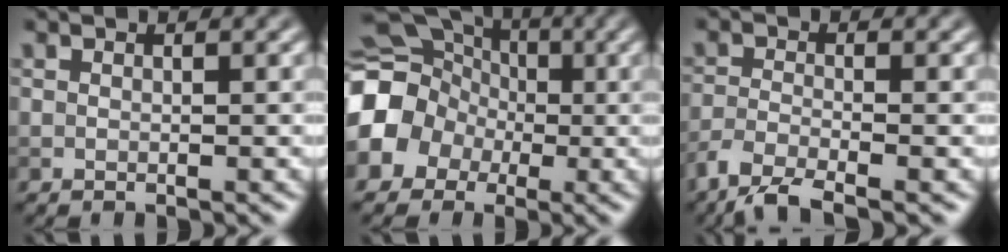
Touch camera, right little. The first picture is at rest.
{"total": 10.8, "force": [-1.6, 9.7, 4.5], "torque": [-0.091, 0.004, -0.066]}
{"total": 4.1, "force": [-3.2, 0.8, 2.3], "torque": [-0.049, -0.010, -0.074]}